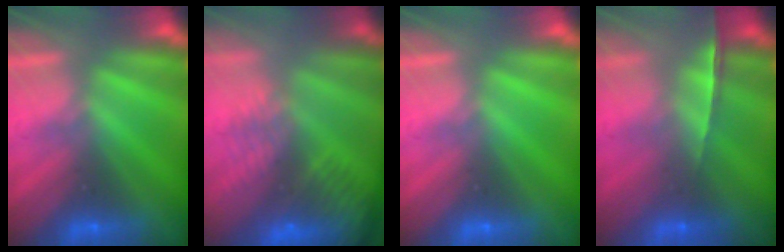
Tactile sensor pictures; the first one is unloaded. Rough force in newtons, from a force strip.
{"total": 9.4}
{"total": 0.0}
{"total": 1.7}